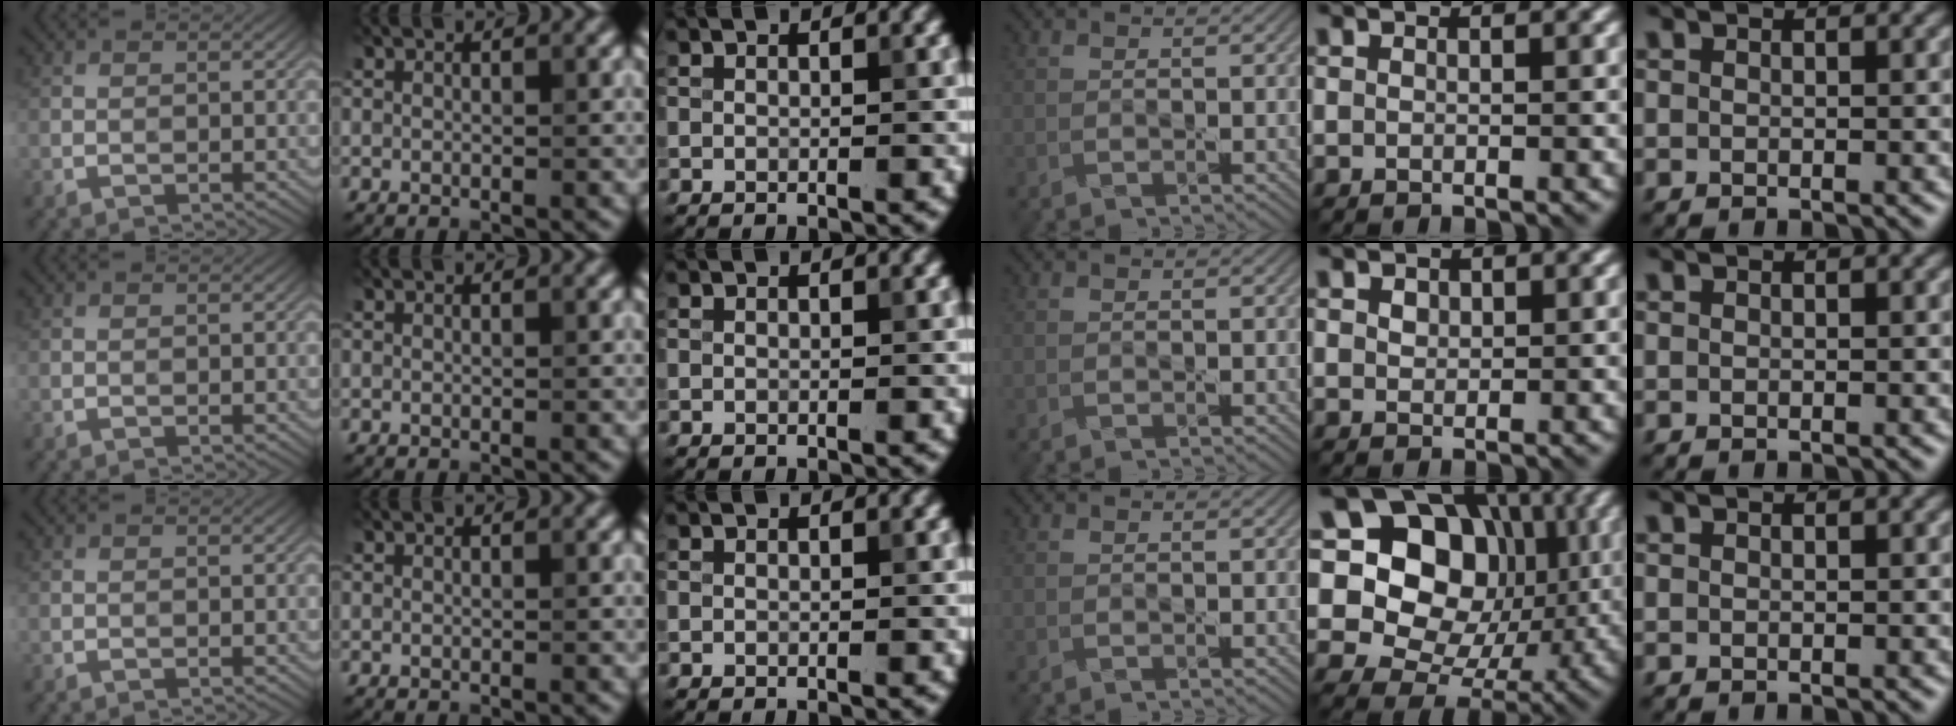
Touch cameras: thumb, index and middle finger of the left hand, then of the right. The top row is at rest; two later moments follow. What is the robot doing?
{"motion": "press", "object": "mouse"}